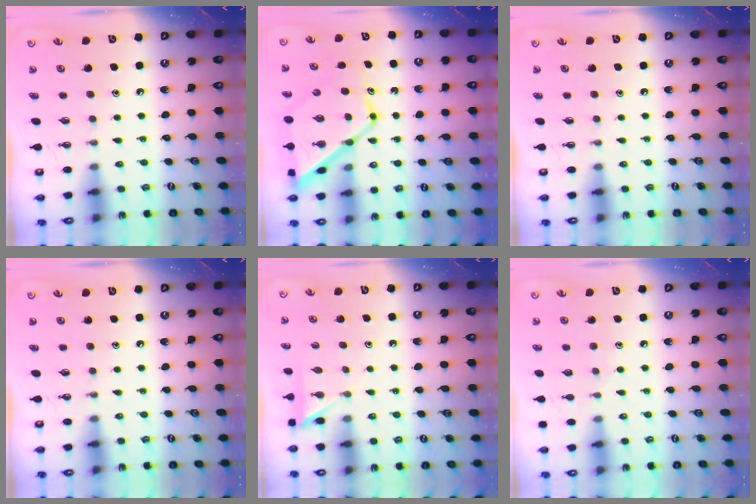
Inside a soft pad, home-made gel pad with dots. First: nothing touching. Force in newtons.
{"total": 14.0, "press": 13.9, "slide": 1.2}
{"total": 0.0}
{"total": 0.0}
{"total": 3.7, "press": 3.7, "slide": 0.3}
{"total": 4.0, "press": 4.0, "slide": 0.6}